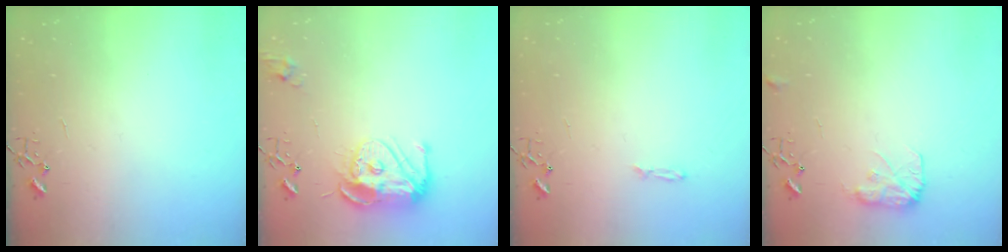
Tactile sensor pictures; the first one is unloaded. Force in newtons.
{"total": 13.5, "press": 13.4, "slide": 1.2}
{"total": 3.6, "press": 3.6, "slide": 0.4}
{"total": 9.2, "press": 9.2, "slide": 0.3}